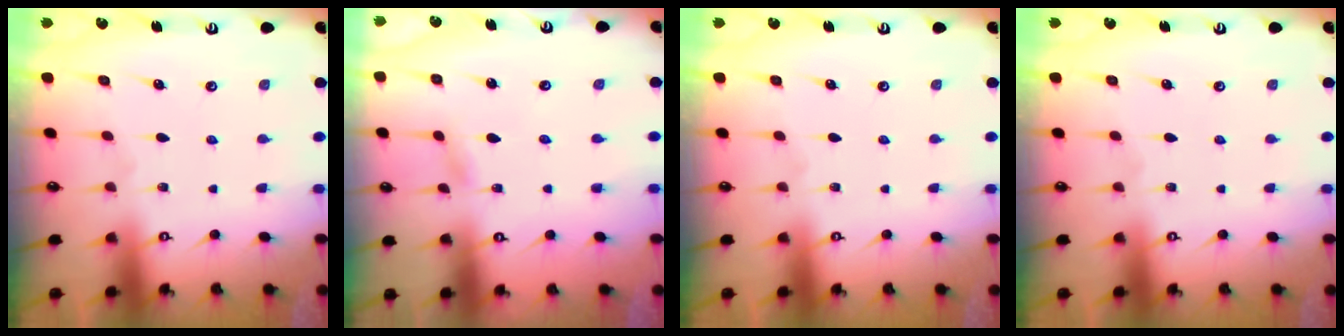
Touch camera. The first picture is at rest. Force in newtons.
{"total": 2.4, "press": 2.3, "slide": 0.3}
{"total": 0.0}
{"total": 0.0}